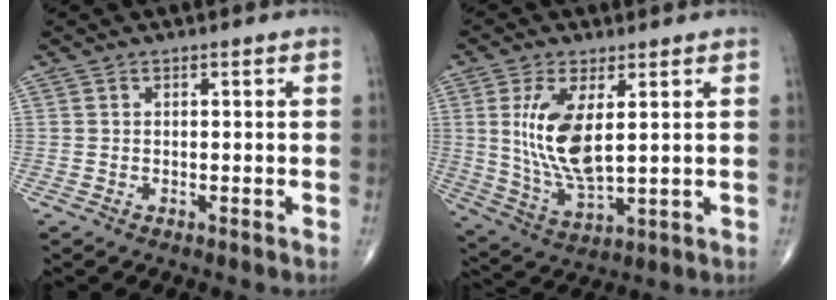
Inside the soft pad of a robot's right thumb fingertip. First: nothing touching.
{"total": 11.8, "force": [2.6, 4.8, 10.5], "torque": [-0.213, -0.023, 0.062]}